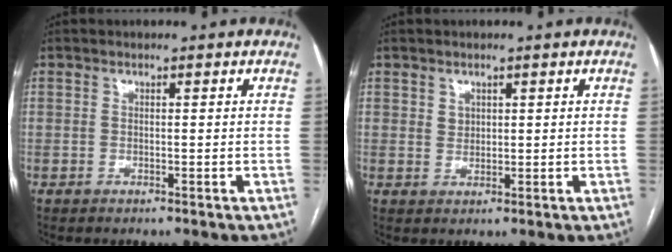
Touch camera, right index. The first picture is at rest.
{"total": 1.6, "force": [0.8, 1.3, 0.5], "torque": [-0.004, -0.002, 0.015]}